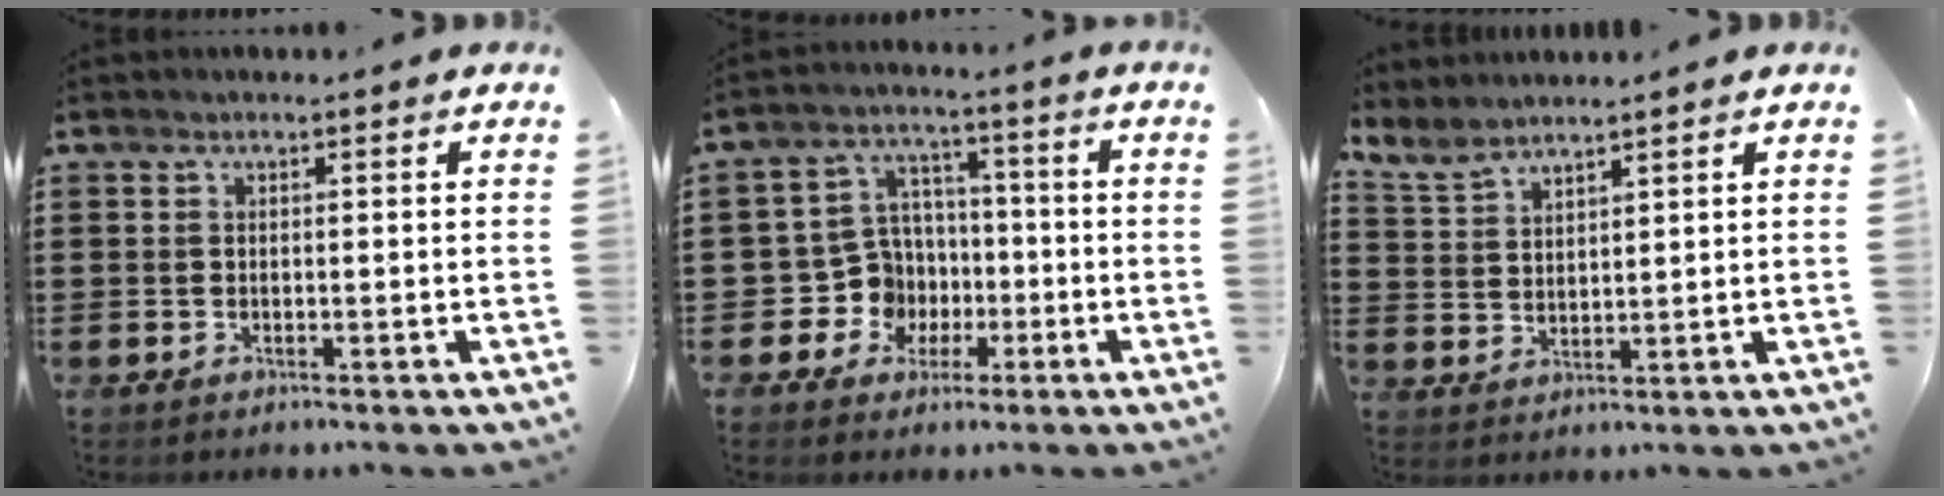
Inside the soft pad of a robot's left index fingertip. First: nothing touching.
{"total": 8.7, "force": [-1.3, 8.2, 2.5], "torque": [-0.094, 0.010, -0.018]}
{"total": 4.0, "force": [3.8, 1.0, 1.0], "torque": [-0.034, -0.011, 0.070]}